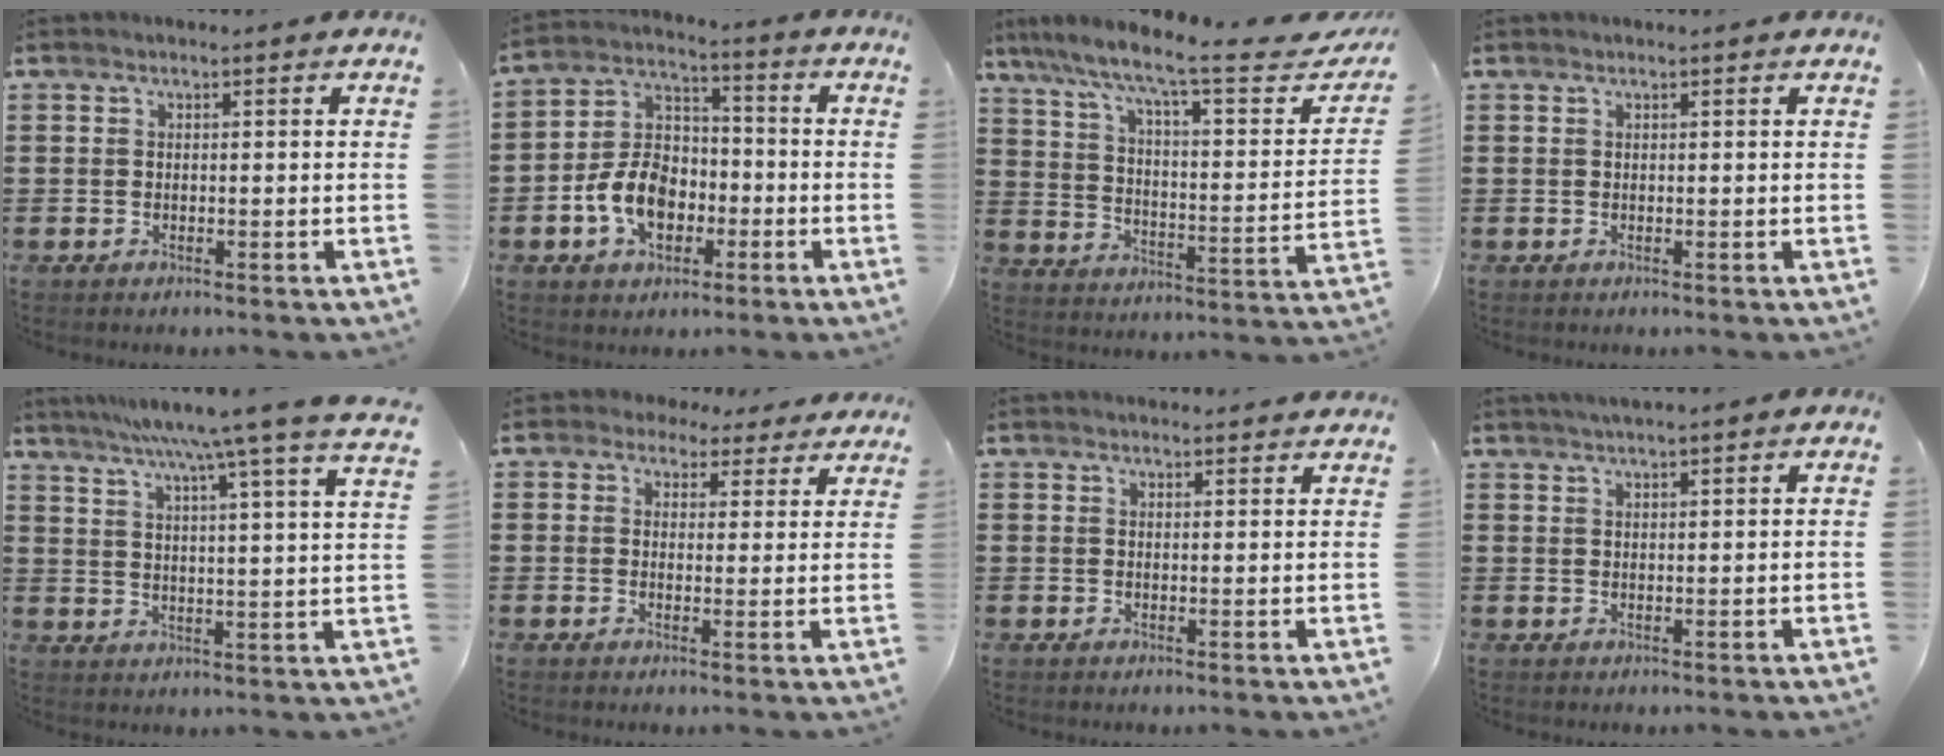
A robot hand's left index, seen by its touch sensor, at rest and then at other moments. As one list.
[{"total": 9.4, "force": [-3.3, 6.5, 5.9], "torque": [-0.146, 0.014, -0.066]}, {"total": 8.7, "force": [6.5, 0.5, 5.7], "torque": [-0.128, -0.048, 0.096]}, {"total": 0.0}, {"total": 8.3, "force": [7.1, -1.8, 4.0], "torque": [-0.096, -0.049, 0.111]}, {"total": 2.8, "force": [2.1, 1.8, 0.4], "torque": [-0.022, 0.002, 0.038]}, {"total": 1.4, "force": [1.4, 0.2, 0.0], "torque": [-0.003, 0.001, 0.027]}, {"total": 1.4, "force": [1.2, -0.1, 0.7], "torque": [-0.013, 0.002, 0.022]}]